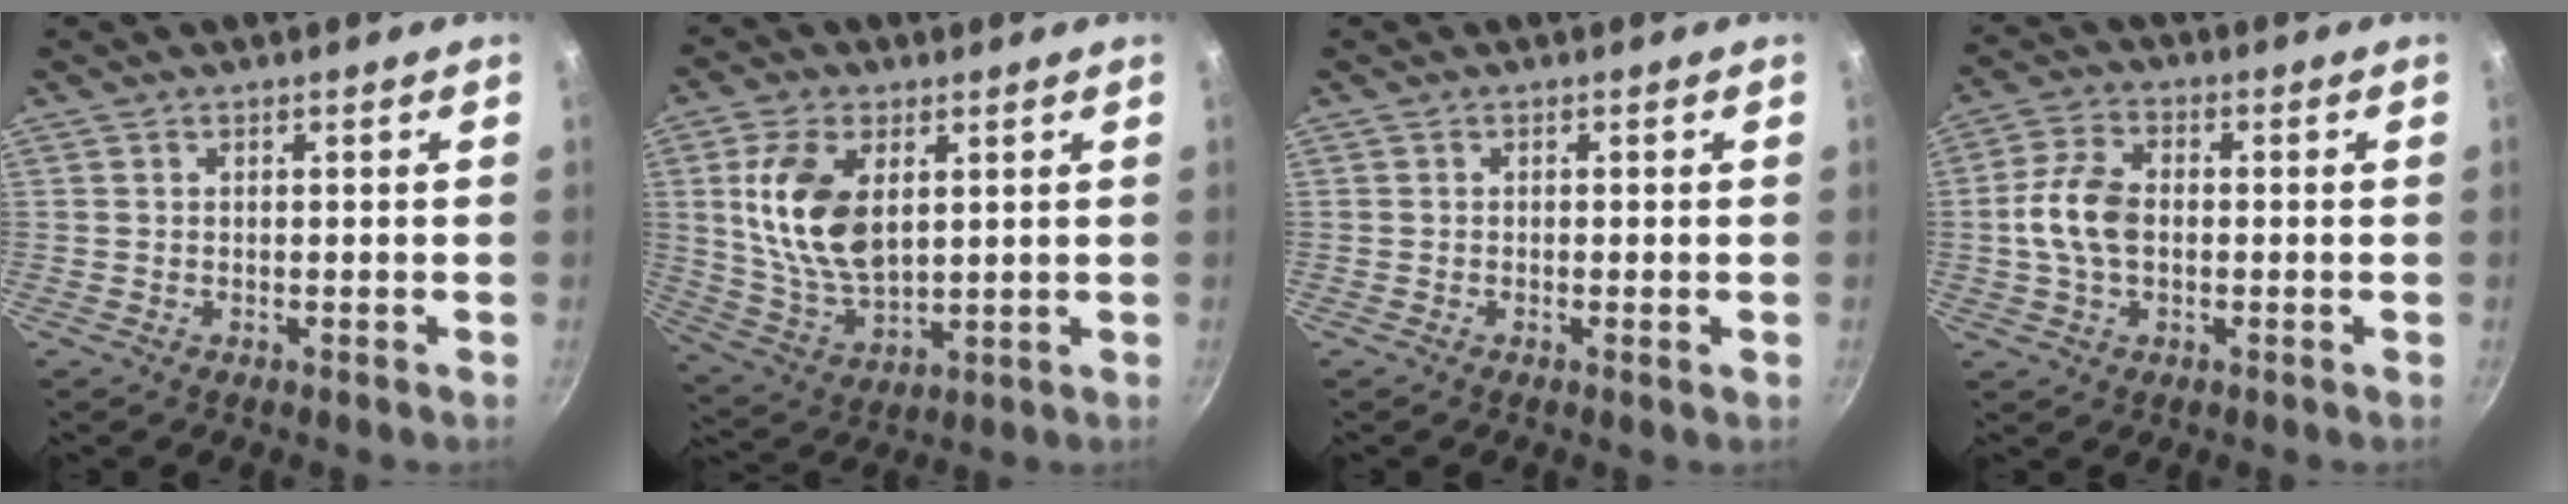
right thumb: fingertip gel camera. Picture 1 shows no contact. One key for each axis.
{"total": 14.2, "fx": 3.3, "fy": 8.2, "fz": 11.1, "tx": -0.200, "ty": -0.018, "tz": 0.074}
{"total": 0.8, "fx": -0.3, "fy": 0.0, "fz": 0.7, "tx": -0.016, "ty": -0.001, "tz": -0.005}
{"total": 8.8, "fx": -0.5, "fy": 5.7, "fz": 6.7, "tx": -0.128, "ty": 0.023, "tz": -0.015}